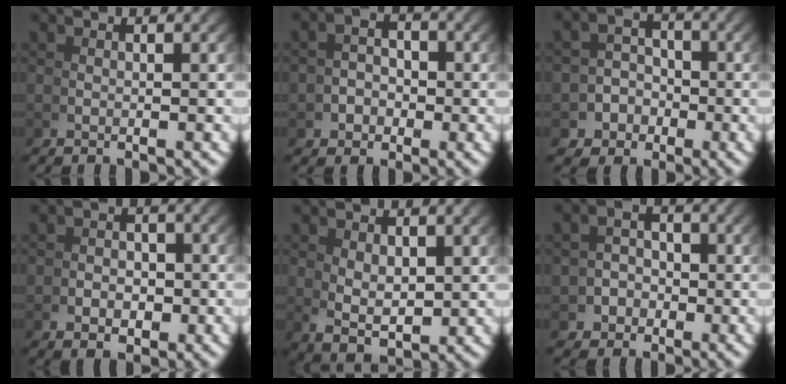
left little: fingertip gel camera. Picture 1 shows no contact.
{"total": 3.0, "force": [-0.9, 2.4, 1.4], "torque": [-0.017, -0.009, -0.016]}
{"total": 6.8, "force": [-2.4, 6.0, 2.0], "torque": [-0.031, -0.017, -0.047]}
{"total": 2.2, "force": [-1.0, 1.3, 1.4], "torque": [-0.003, -0.004, -0.018]}
{"total": 4.1, "force": [-0.5, 2.3, 3.4], "torque": [-0.070, -0.032, 0.015]}
{"total": 4.4, "force": [-1.5, 3.7, 1.6], "torque": [-0.023, -0.014, -0.025]}